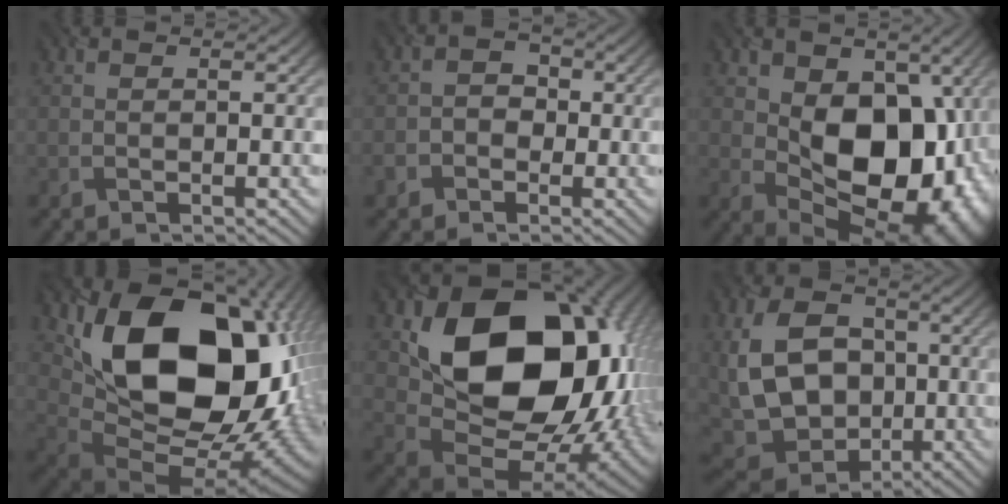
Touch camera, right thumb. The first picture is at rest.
{"total": 3.4, "force": [-1.4, 2.9, 1.0], "torque": [-0.006, 0.003, -0.037]}
{"total": 15.2, "force": [0.6, 10.0, 11.4], "torque": [-0.167, -0.019, 0.021]}
{"total": 20.9, "force": [4.4, 14.3, 14.6], "torque": [-0.279, -0.043, 0.121]}
{"total": 19.7, "force": [4.8, 14.2, 12.8], "torque": [-0.220, -0.033, 0.124]}
{"total": 12.8, "force": [-0.2, 9.4, 8.8], "torque": [-0.200, -0.010, -0.003]}